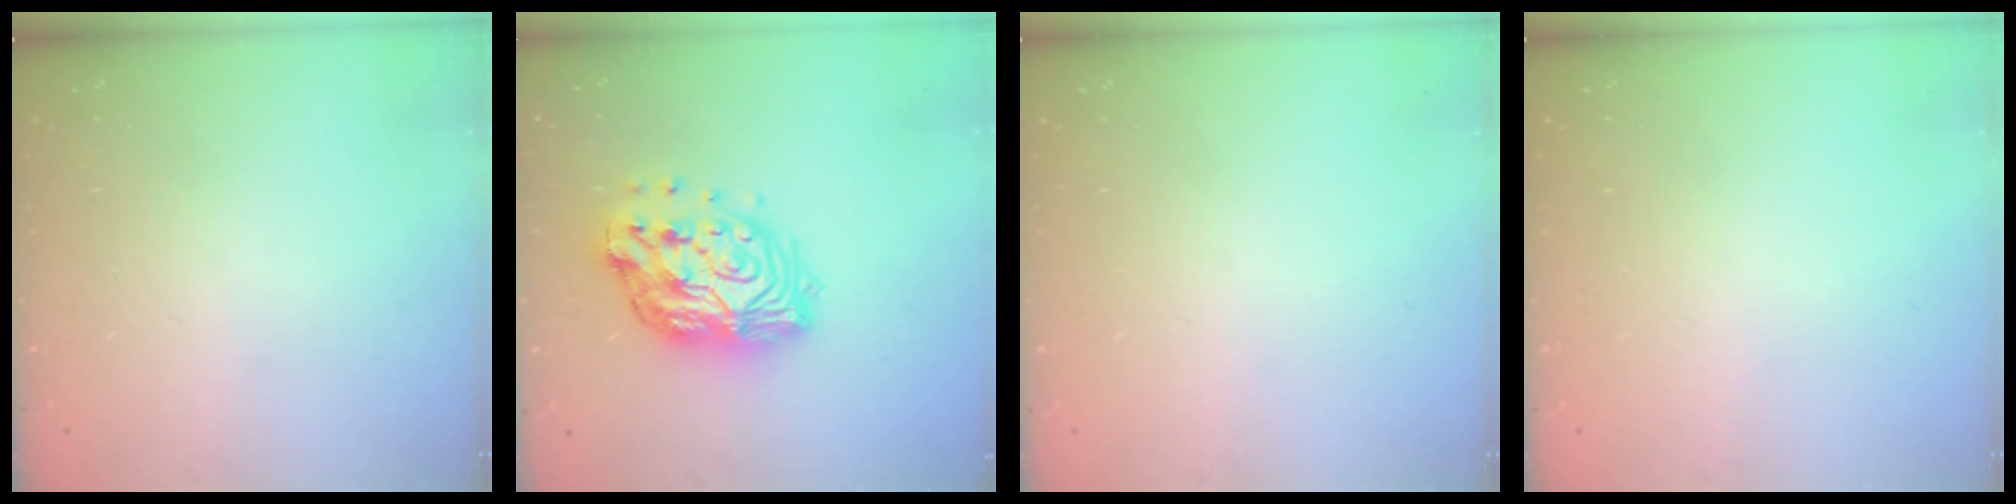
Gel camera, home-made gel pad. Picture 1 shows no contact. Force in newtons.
{"total": 16.0, "press": 16.0, "slide": 1.1}
{"total": 0.0}
{"total": 0.0}